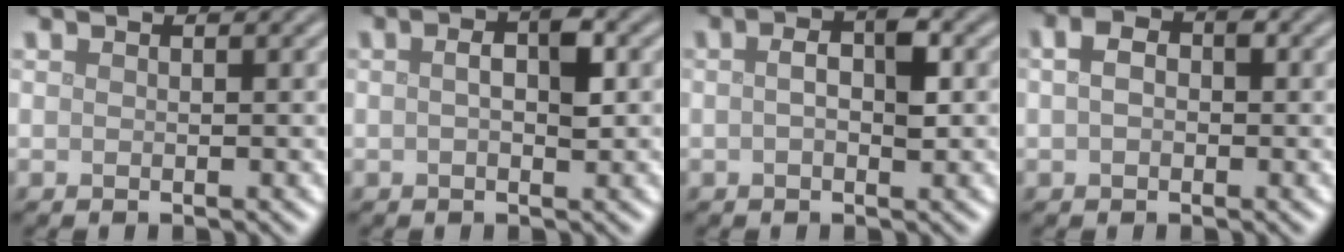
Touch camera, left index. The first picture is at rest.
{"total": 2.9, "force": [0.3, 1.0, 2.8], "torque": [-0.047, 0.006, 0.002]}
{"total": 3.3, "force": [0.3, 1.2, 3.0], "torque": [-0.054, 0.006, 0.000]}
{"total": 2.8, "force": [0.4, 1.8, 2.1], "torque": [-0.038, 0.011, 0.002]}